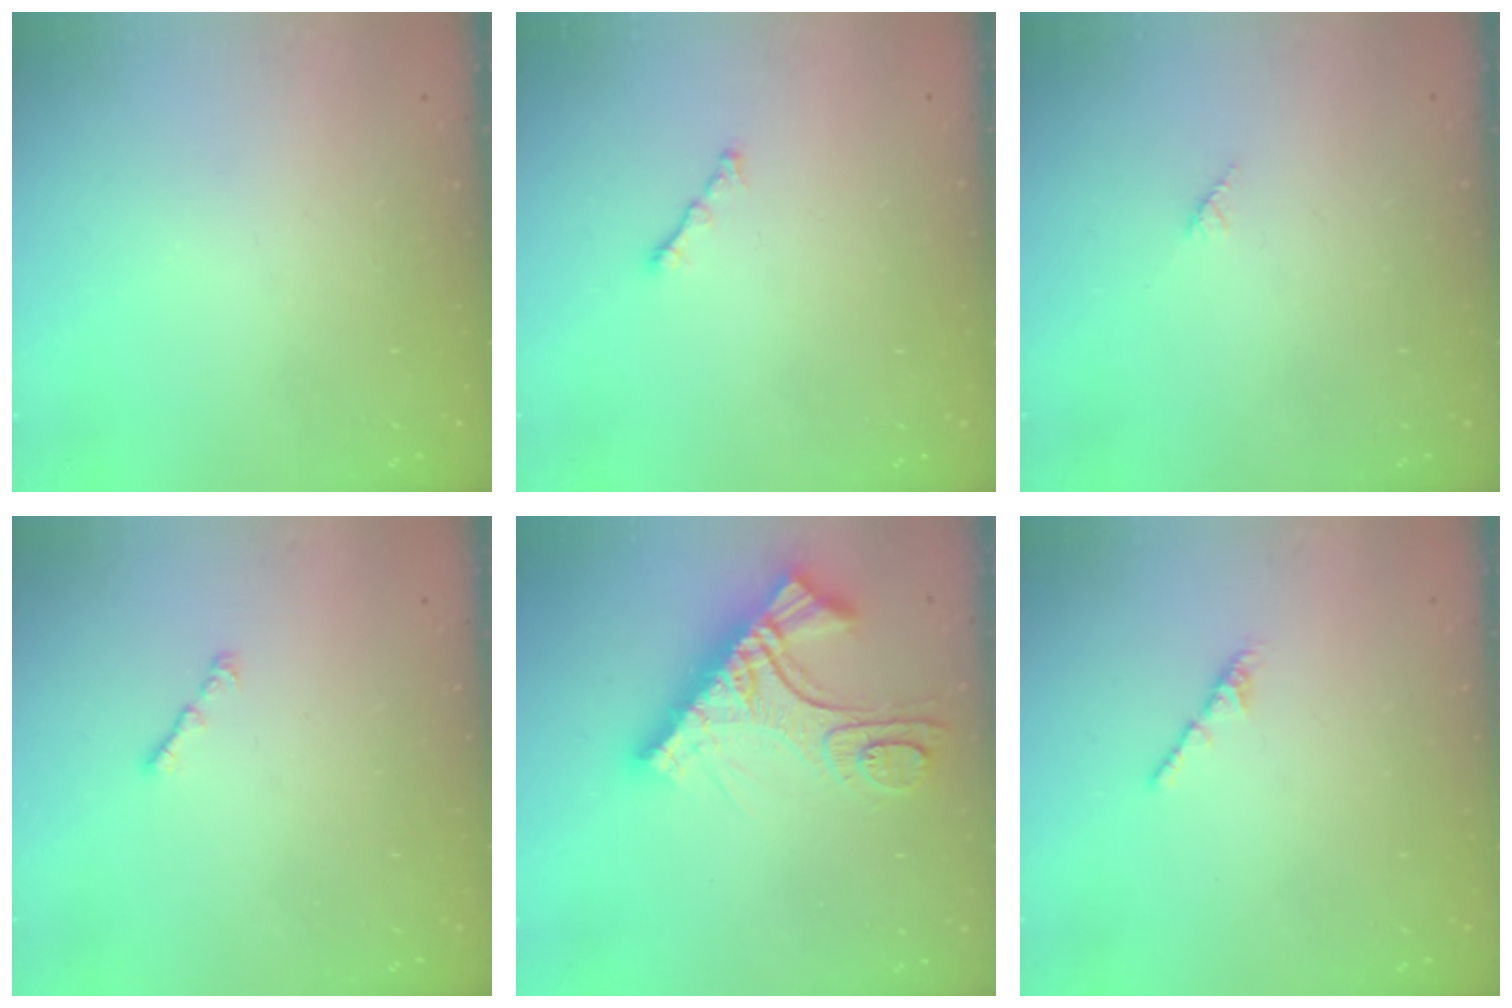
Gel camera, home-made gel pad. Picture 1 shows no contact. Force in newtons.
{"total": 1.7, "press": 1.6, "slide": 0.6}
{"total": 2.7, "press": 2.7, "slide": 0.2}
{"total": 0.9, "press": 0.8, "slide": 0.5}
{"total": 15.9, "press": 15.8, "slide": 1.7}
{"total": 2.4, "press": 2.3, "slide": 0.8}